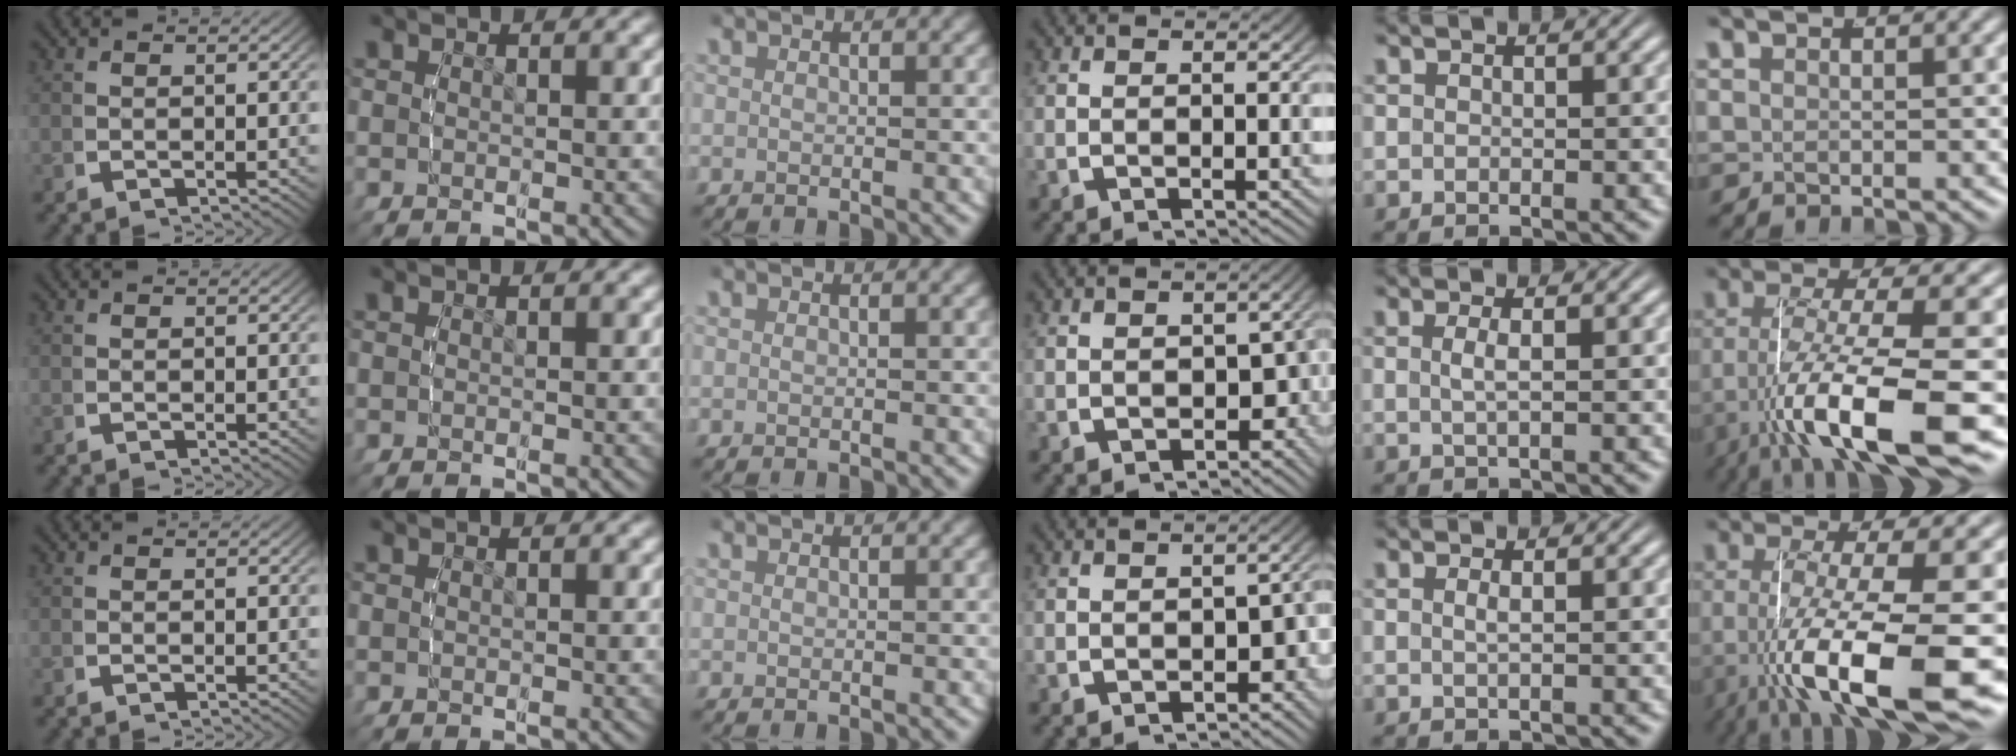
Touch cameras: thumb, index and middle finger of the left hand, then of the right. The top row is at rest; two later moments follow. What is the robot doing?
{"motion": "lift_and_place", "object": "condiment"}